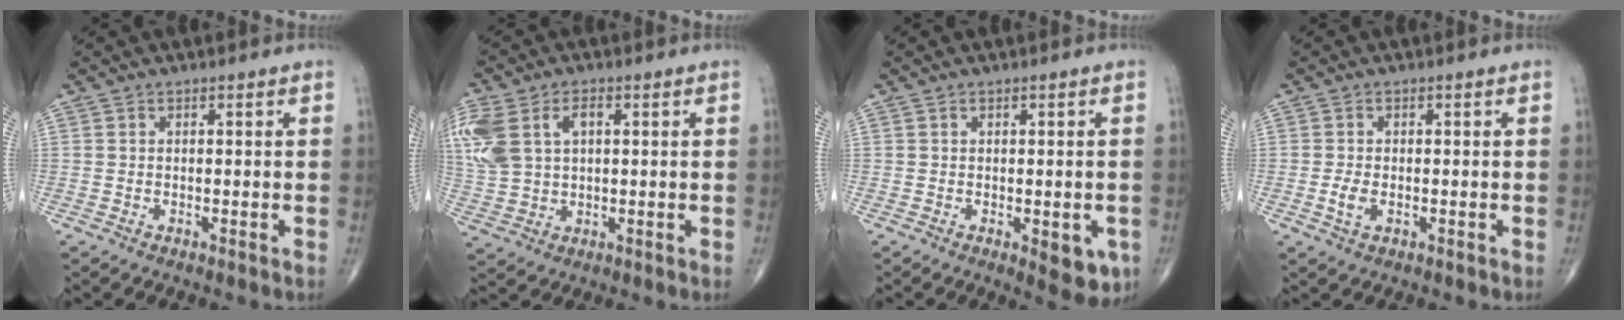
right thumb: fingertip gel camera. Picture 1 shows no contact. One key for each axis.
{"total": 14.3, "fx": 3.7, "fy": 9.5, "fz": 10.1, "tx": -0.254, "ty": 0.014, "tz": 0.079}
{"total": 5.9, "fx": -1.9, "fy": 2.5, "fz": 4.9, "tx": -0.038, "ty": -0.007, "tz": -0.019}
{"total": 2.7, "fx": -0.7, "fy": 1.5, "fz": 2.2, "tx": -0.045, "ty": -0.002, "tz": -0.013}